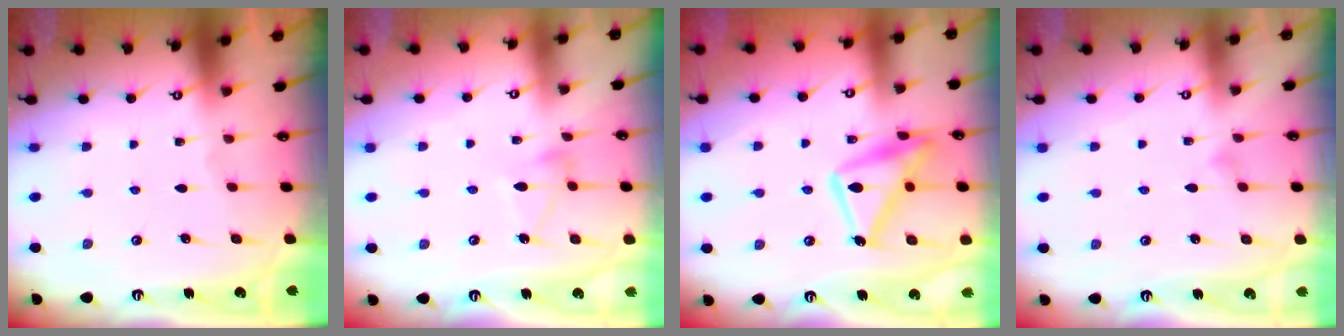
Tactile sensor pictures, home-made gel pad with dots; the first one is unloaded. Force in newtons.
{"total": 5.0, "press": 4.9, "slide": 0.1}
{"total": 16.5, "press": 16.4, "slide": 1.3}
{"total": 4.1, "press": 4.1, "slide": 0.3}